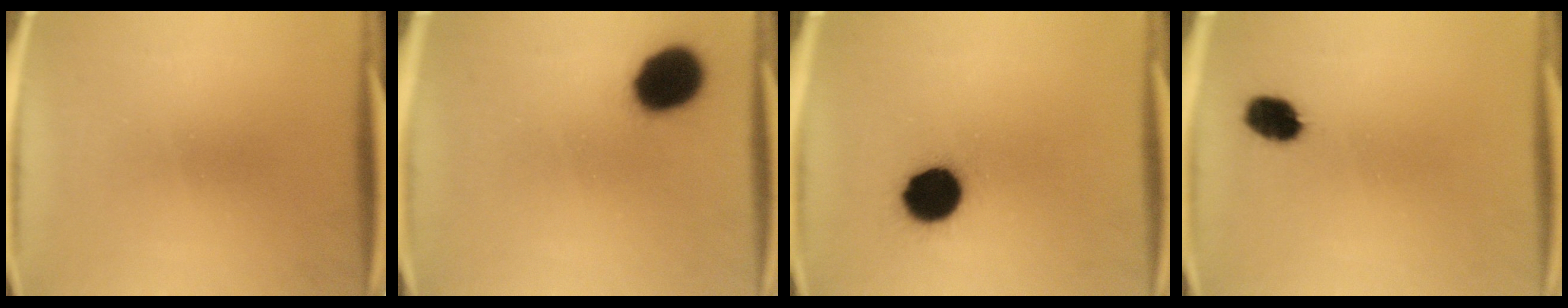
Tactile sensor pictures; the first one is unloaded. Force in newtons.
{"total": 13.0}
{"total": 12.3}
{"total": 5.5}